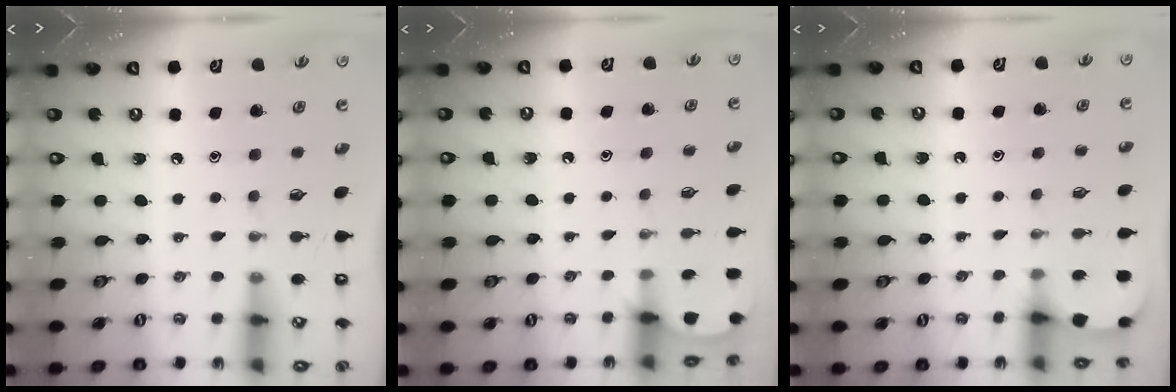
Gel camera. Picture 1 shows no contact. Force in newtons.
{"total": 2.6, "press": 2.6, "slide": 0.3}
{"total": 3.0, "press": 2.9, "slide": 0.3}